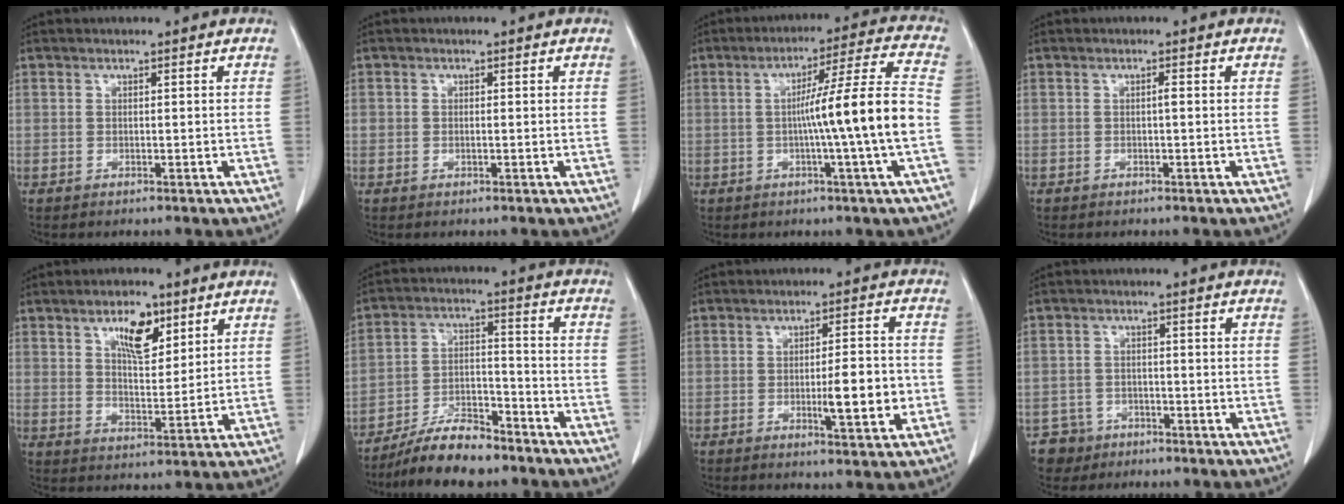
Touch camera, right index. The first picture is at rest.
{"total": 0.8, "force": [0.0, 0.6, 0.6], "torque": [-0.013, 0.005, 0.001]}
{"total": 12.7, "force": [-1.8, -2.2, 12.4], "torque": [-0.195, 0.004, -0.030]}
{"total": 0.6, "force": [-0.1, 0.0, 0.6], "torque": [-0.011, 0.001, -0.002]}
{"total": 7.5, "force": [4.2, 3.0, 5.5], "torque": [-0.095, 0.003, 0.073]}
{"total": 9.9, "force": [-8.4, 2.5, 4.6], "torque": [-0.082, 0.003, -0.152]}
{"total": 6.9, "force": [-1.5, 1.0, 6.7], "torque": [-0.099, -0.004, -0.019]}
{"total": 4.3, "force": [-2.6, 3.4, -0.6], "torque": [0.014, 0.010, -0.046]}